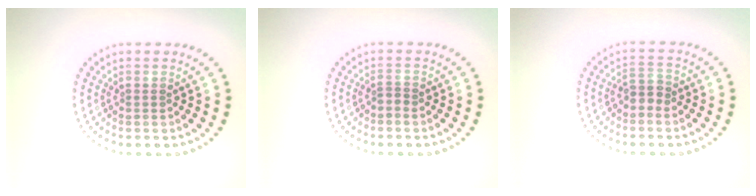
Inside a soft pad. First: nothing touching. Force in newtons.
{"total": 0.6, "press": 0.4, "slide": 0.5}
{"total": 1.5, "press": 1.3, "slide": 0.9}